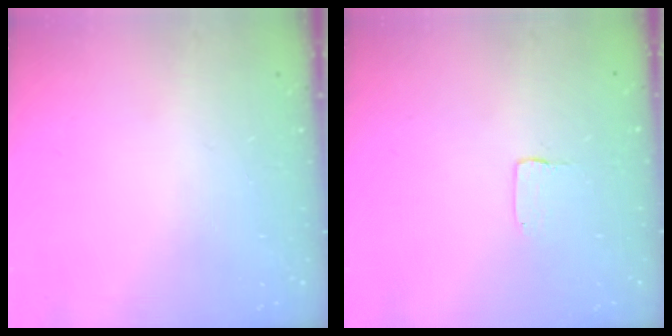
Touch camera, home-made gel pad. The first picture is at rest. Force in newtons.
{"total": 1.0, "press": 1.0, "slide": 0.1}